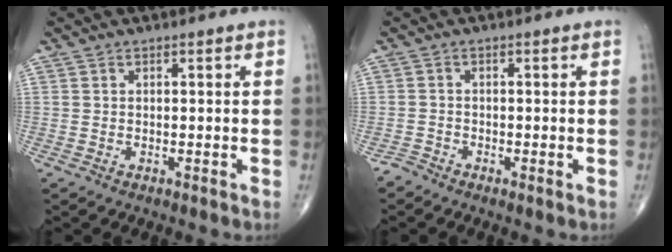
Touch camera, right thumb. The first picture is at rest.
{"total": 1.2, "force": [-1.1, 0.3, 0.2], "torque": [0.000, -0.003, -0.028]}